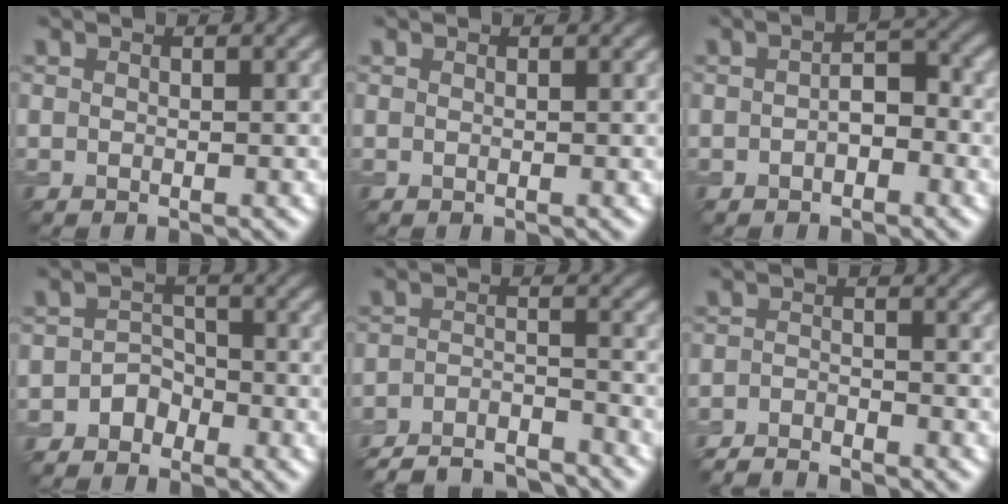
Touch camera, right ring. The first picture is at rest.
{"total": 0.0}
{"total": 2.4, "force": [-0.8, 1.3, 1.8], "torque": [-0.030, 0.007, -0.018]}
{"total": 2.1, "force": [-1.3, 1.6, 0.5], "torque": [-0.002, 0.009, -0.027]}
{"total": 6.5, "force": [-6.1, 1.4, 2.0], "torque": [-0.036, -0.012, -0.108]}
{"total": 3.0, "force": [-2.9, 0.3, 0.6], "torque": [-0.011, -0.004, -0.060]}